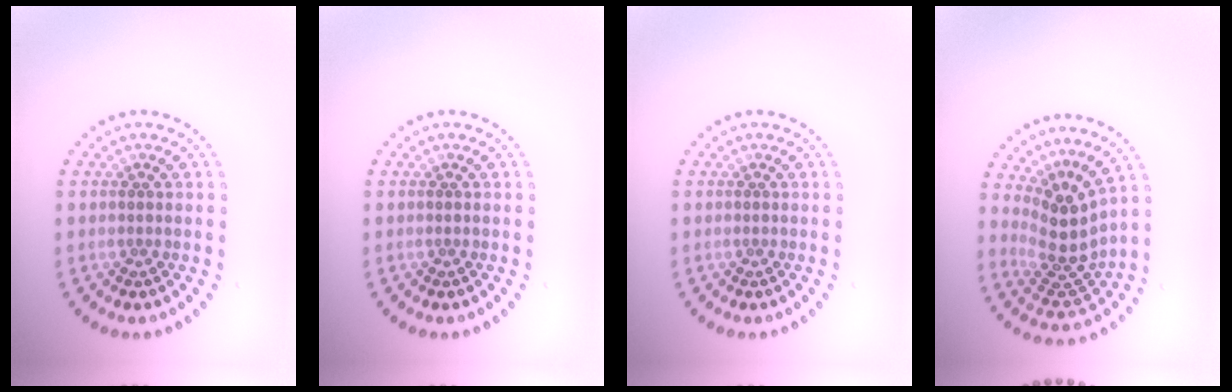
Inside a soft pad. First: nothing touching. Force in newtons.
{"total": 0.0}
{"total": 0.0}
{"total": 4.0, "press": 2.8, "slide": 2.9}